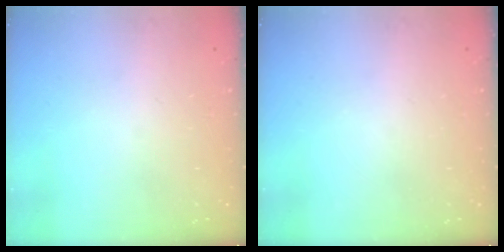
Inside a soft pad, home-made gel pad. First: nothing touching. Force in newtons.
{"total": 0.0}